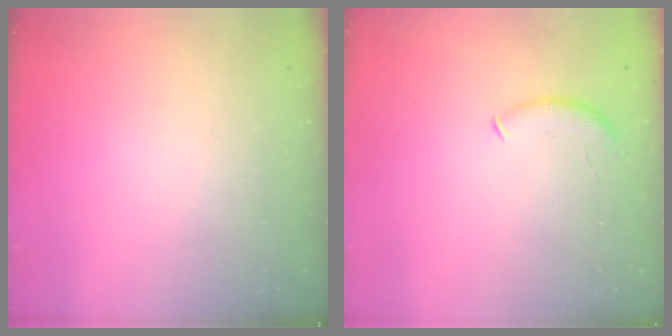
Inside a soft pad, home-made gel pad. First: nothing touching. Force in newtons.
{"total": 6.8, "press": 6.8, "slide": 0.6}